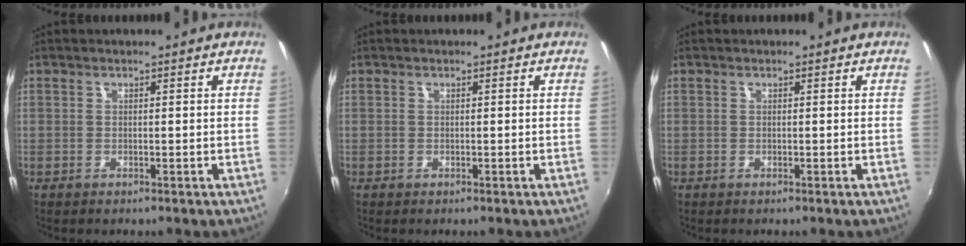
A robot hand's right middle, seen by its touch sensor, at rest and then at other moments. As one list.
[{"total": 0.0}, {"total": 0.0}]